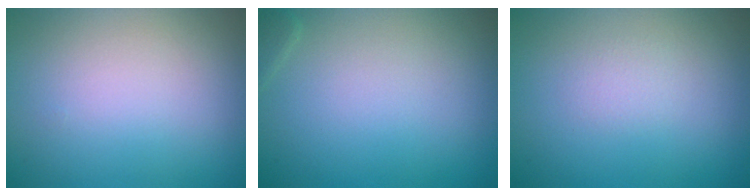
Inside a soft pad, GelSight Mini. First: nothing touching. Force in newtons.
{"total": 0.7, "press": 0.7, "slide": 0.0}
{"total": 0.9, "press": 0.8, "slide": 0.1}